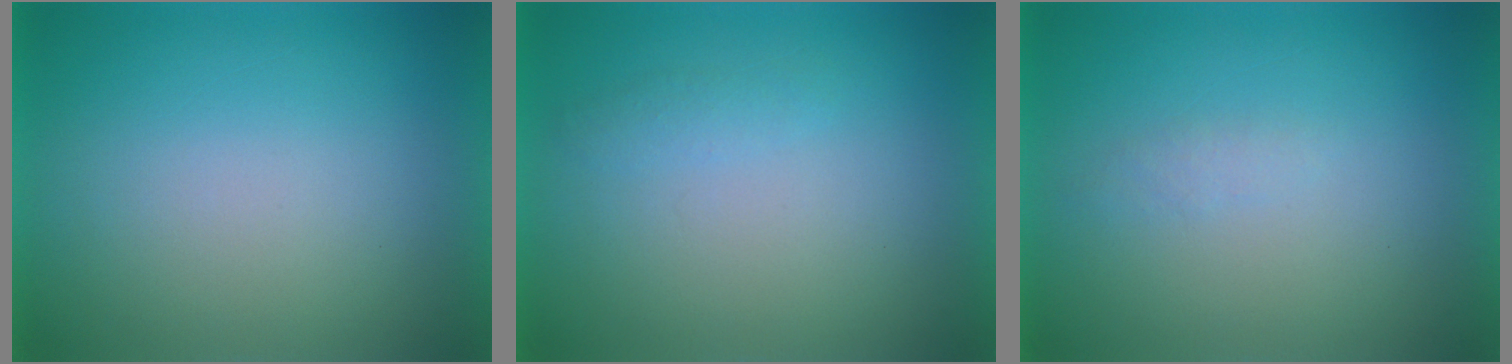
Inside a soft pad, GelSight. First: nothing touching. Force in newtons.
{"total": 1.3}
{"total": 1.2}